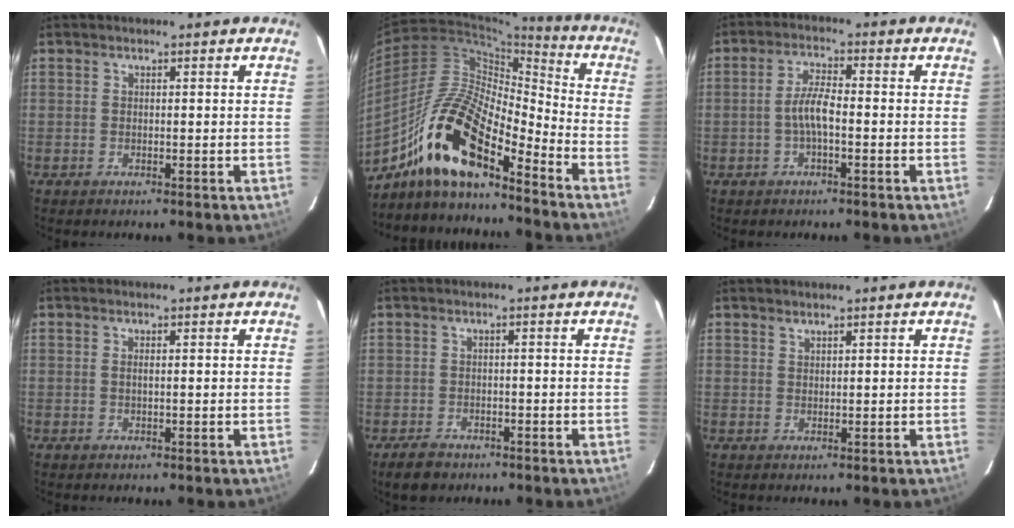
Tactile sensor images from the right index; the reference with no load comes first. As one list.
[{"total": 17.6, "force": [-12.2, 5.0, 11.6], "torque": [-0.222, 0.003, -0.244]}, {"total": 4.5, "force": [-1.3, 1.0, 4.2], "torque": [-0.086, 0.008, -0.025]}, {"total": 0.7, "force": [0.0, -0.1, 0.7], "torque": [-0.014, 0.000, 0.000]}, {"total": 3.9, "force": [-2.6, 2.7, 1.2], "torque": [-0.030, 0.004, -0.040]}, {"total": 0.8, "force": [0.8, 0.3, 0.1], "torque": [-0.002, 0.002, 0.015]}]